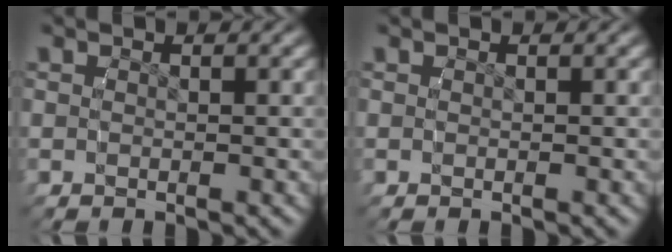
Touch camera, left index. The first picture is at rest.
{"total": 0.0}